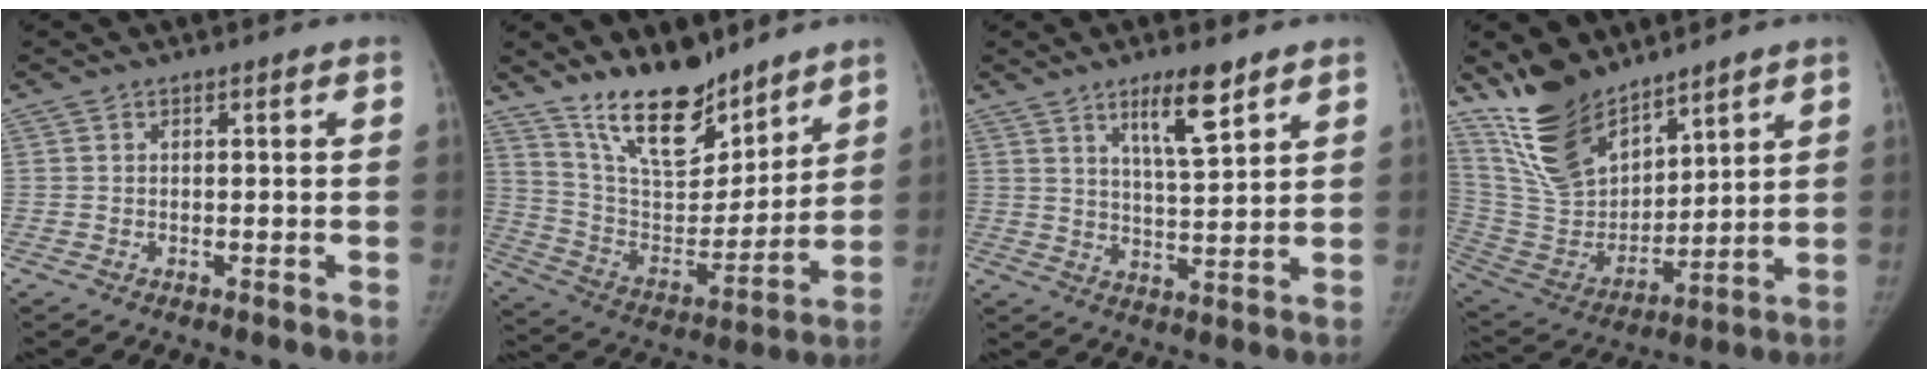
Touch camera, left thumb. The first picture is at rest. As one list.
[{"total": 18.4, "force": [14.2, 7.3, 9.1], "torque": [-0.108, -0.093, 0.256]}, {"total": 8.3, "force": [5.2, 1.8, 6.3], "torque": [-0.099, -0.034, 0.092]}, {"total": 18.1, "force": [13.8, 8.4, 8.0], "torque": [-0.106, -0.073, 0.278]}]